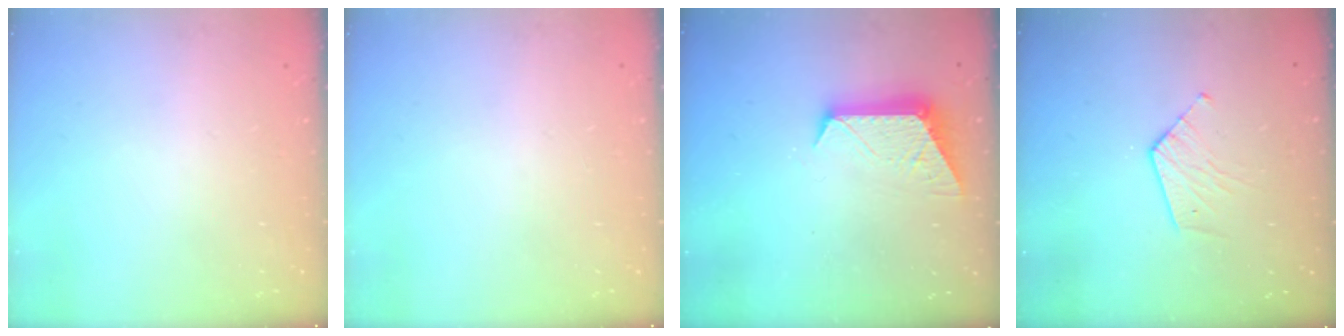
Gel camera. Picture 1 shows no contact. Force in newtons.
{"total": 0.0}
{"total": 9.3, "press": 9.3, "slide": 0.5}
{"total": 6.1, "press": 6.1, "slide": 0.3}